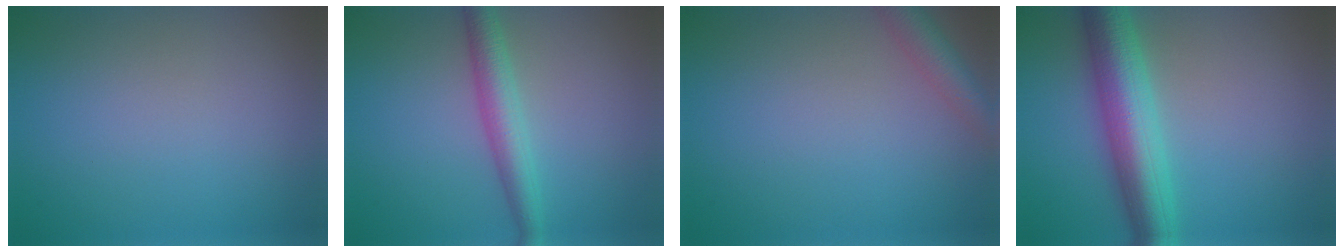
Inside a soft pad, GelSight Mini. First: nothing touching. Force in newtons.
{"total": 3.5, "press": 3.5, "slide": 0.0}
{"total": 2.9, "press": 2.9, "slide": 0.2}
{"total": 7.3, "press": 7.3, "slide": 0.1}